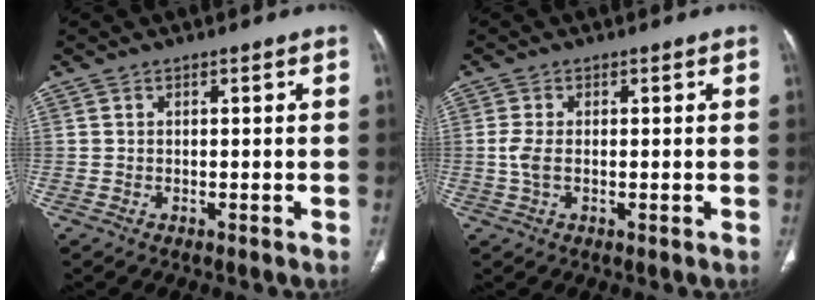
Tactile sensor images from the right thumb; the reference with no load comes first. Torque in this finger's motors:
{"motor_torque": [1.74, 3.27, 0.12, 0.67, 0.21]}